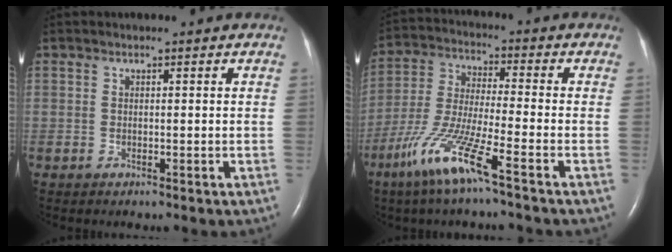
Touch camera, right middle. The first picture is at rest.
{"total": 11.1, "force": [-6.6, -0.3, 8.9], "torque": [-0.192, -0.025, -0.137]}